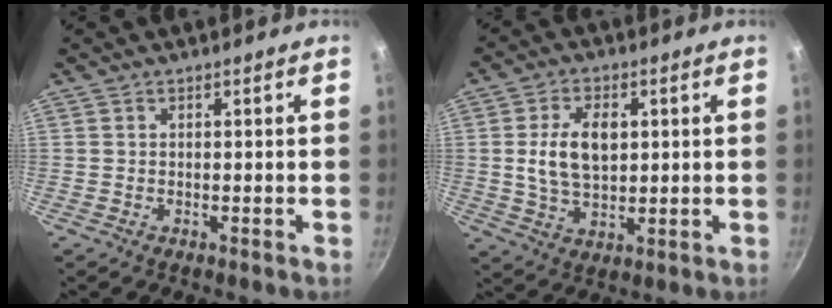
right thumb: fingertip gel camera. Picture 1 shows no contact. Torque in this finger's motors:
{"motor_torque": [-0.07, 0.17, 0.51, -0.35, 0.25]}